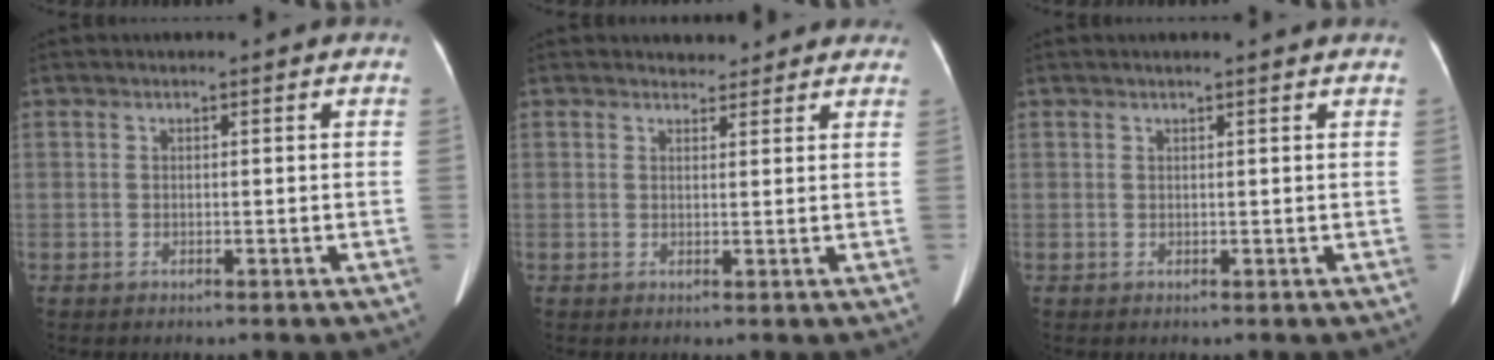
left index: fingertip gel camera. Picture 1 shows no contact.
{"total": 4.3, "force": [3.8, 1.8, 0.1], "torque": [0.010, 0.008, 0.037]}
{"total": 3.2, "force": [2.9, -0.1, 1.4], "torque": [-0.022, 0.011, 0.027]}